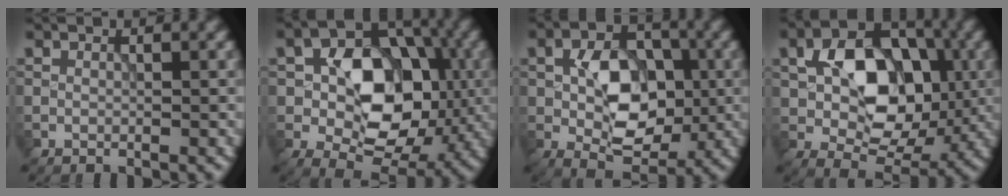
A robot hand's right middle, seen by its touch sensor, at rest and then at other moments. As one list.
[{"total": 10.9, "force": [-0.5, 7.4, 7.9], "torque": [-0.115, 0.010, -0.011]}, {"total": 7.4, "force": [-0.4, 4.7, 5.7], "torque": [-0.093, 0.001, -0.009]}, {"total": 9.9, "force": [0.5, 6.7, 7.3], "torque": [-0.113, 0.010, 0.005]}]